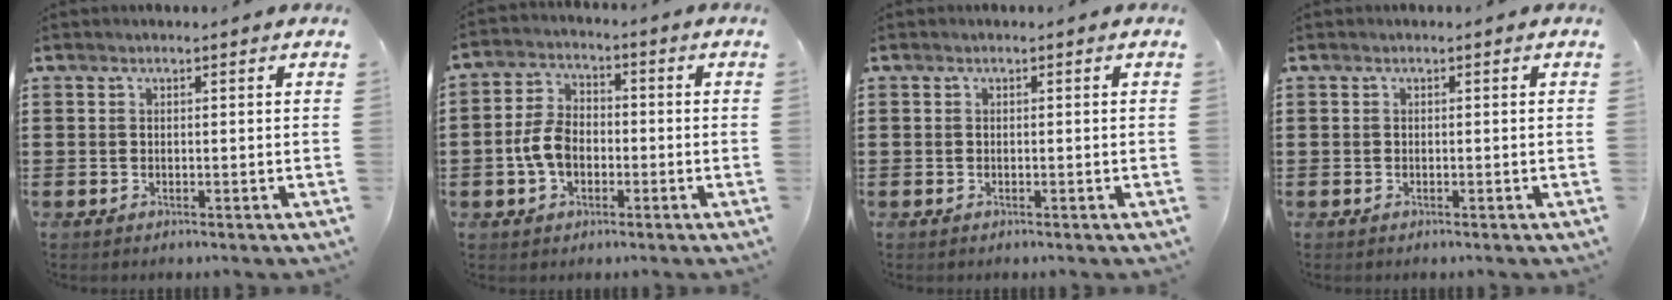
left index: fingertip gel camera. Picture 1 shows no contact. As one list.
[{"total": 6.3, "force": [-1.4, 4.2, 4.5], "torque": [-0.117, 0.002, -0.035]}, {"total": 0.0}, {"total": 0.0}]